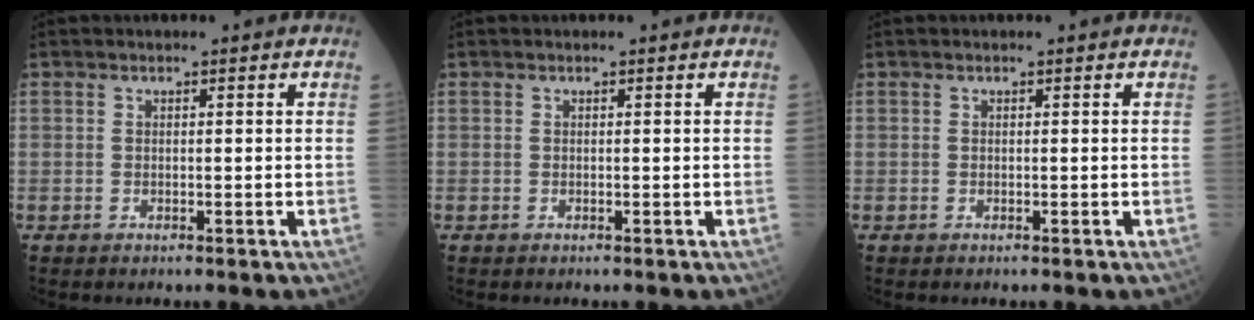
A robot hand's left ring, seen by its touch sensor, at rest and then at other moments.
{"total": 0.0}
{"total": 0.0}